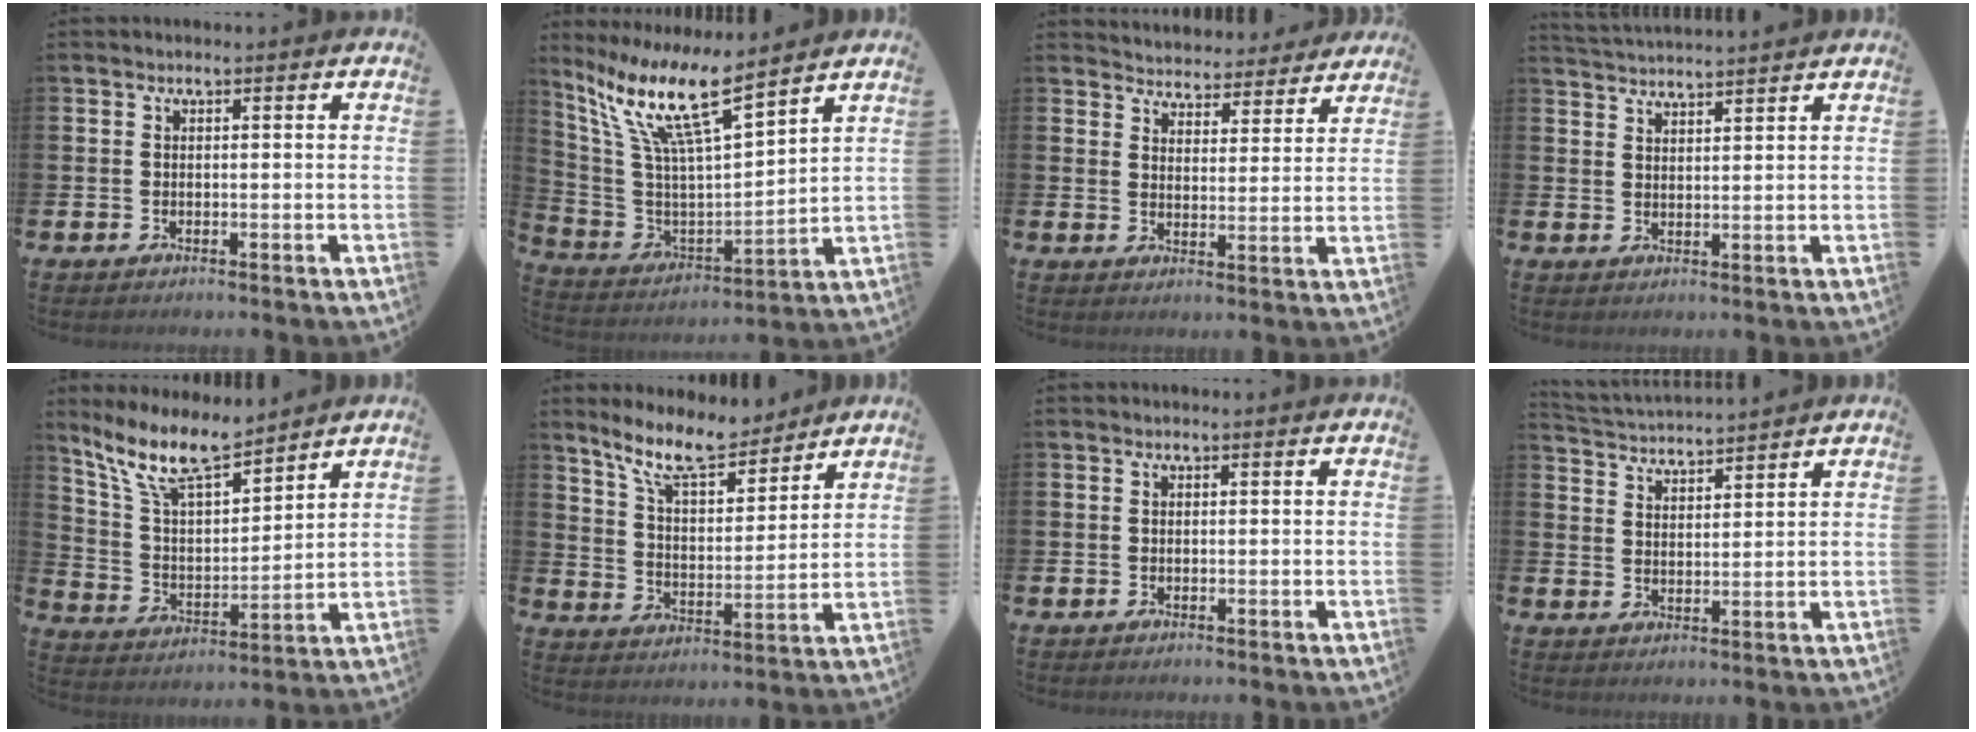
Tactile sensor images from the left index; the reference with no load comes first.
{"total": 12.3, "force": [8.9, 1.8, 8.2], "torque": [-0.196, -0.054, 0.147]}
{"total": 4.6, "force": [4.4, 1.0, -0.4], "torque": [-0.015, -0.037, 0.077]}
{"total": 3.2, "force": [3.2, -0.3, -0.1], "torque": [-0.007, -0.020, 0.058]}
{"total": 10.1, "force": [8.7, 2.3, 4.6], "torque": [-0.129, -0.039, 0.159]}
{"total": 9.8, "force": [8.7, 2.5, 3.8], "torque": [-0.105, -0.042, 0.160]}
{"total": 0.0}
{"total": 3.5, "force": [3.5, 0.0, -0.4], "torque": [-0.014, -0.024, 0.062]}